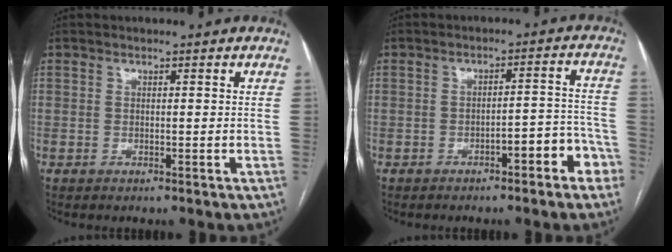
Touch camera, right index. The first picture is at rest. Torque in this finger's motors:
{"motor_torque": [0.74, 0.10, 0.07, 0.04]}